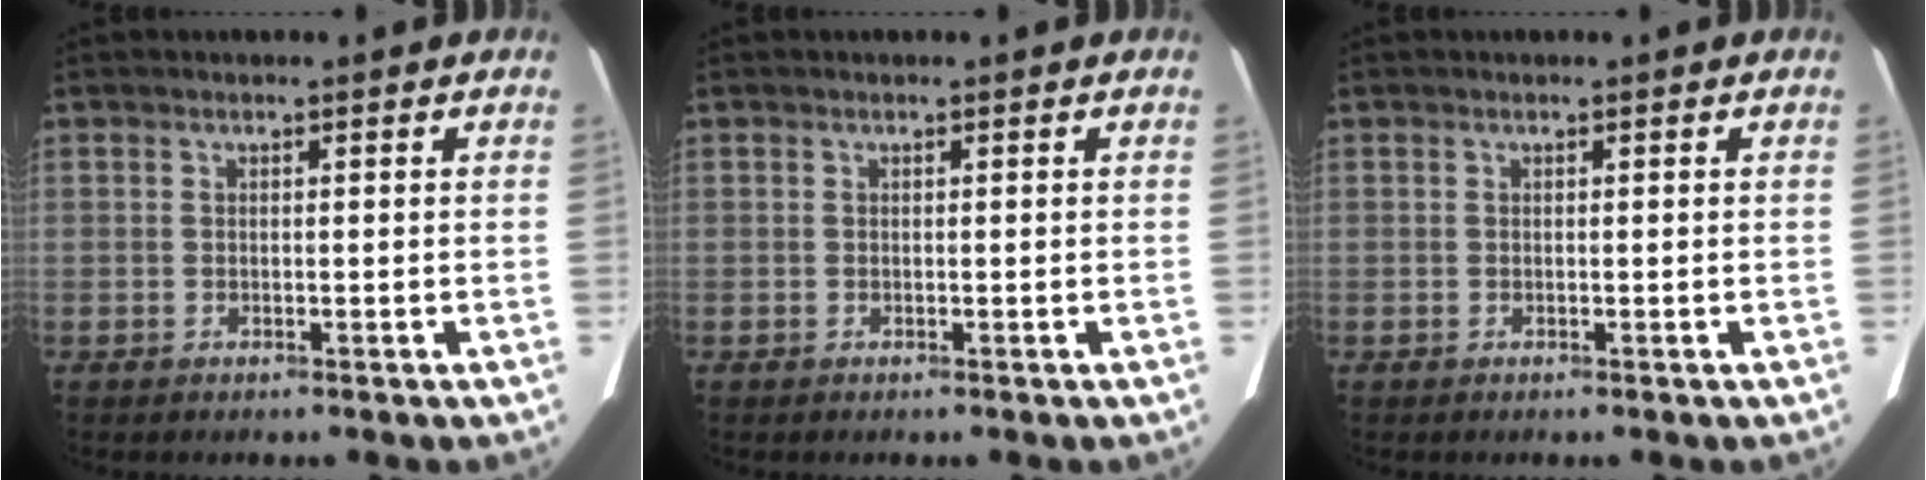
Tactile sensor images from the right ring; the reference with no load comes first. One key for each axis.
{"total": 0.0}
{"total": 0.0}